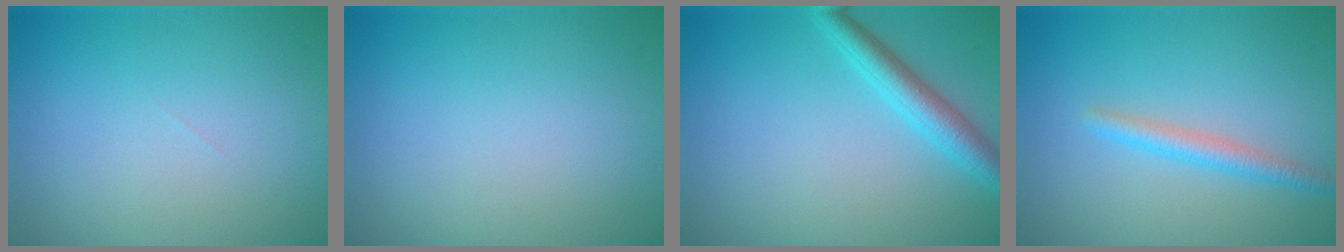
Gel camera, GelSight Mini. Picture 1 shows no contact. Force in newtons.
{"total": 0.0}
{"total": 3.1, "press": 3.1, "slide": 0.1}
{"total": 2.1, "press": 2.1, "slide": 0.1}